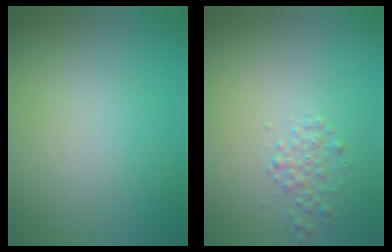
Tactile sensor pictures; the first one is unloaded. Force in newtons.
{"total": 1.5, "press": 1.5, "slide": 0.0}